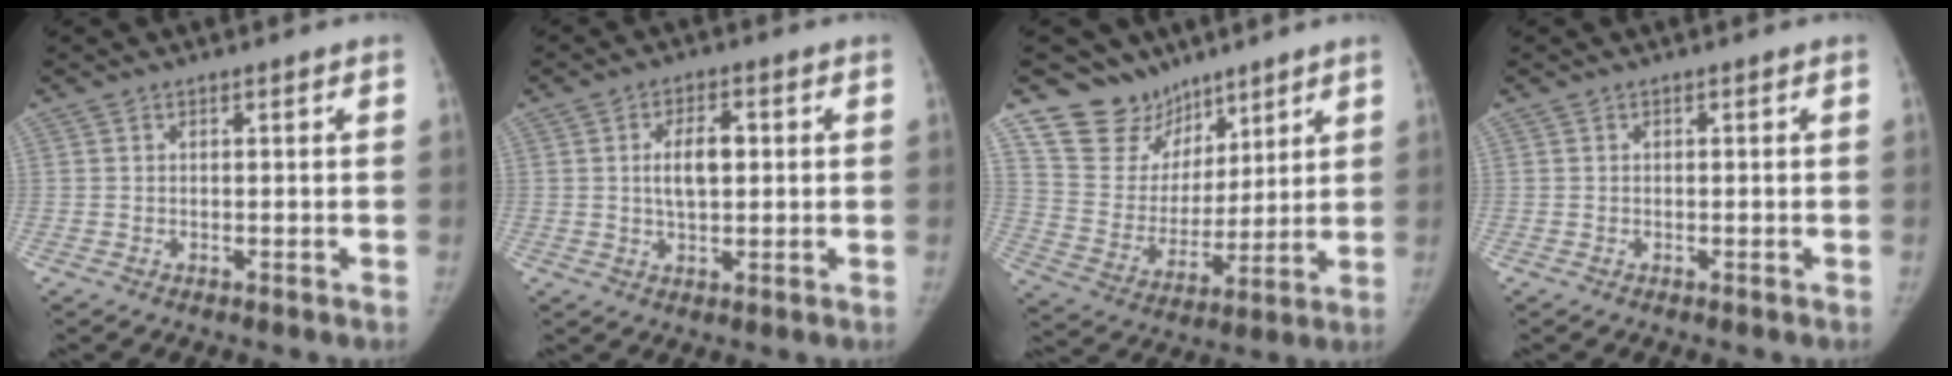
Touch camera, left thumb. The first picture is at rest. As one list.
[{"total": 6.3, "force": [0.8, 3.2, 5.4], "torque": [-0.087, 0.005, 0.012]}, {"total": 13.4, "force": [9.9, 9.0, 0.8], "torque": [0.032, -0.072, 0.193]}, {"total": 0.0}]